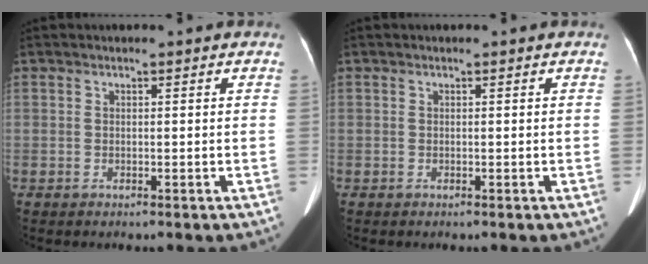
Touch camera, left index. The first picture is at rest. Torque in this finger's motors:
{"motor_torque": [0.05, 0.07, 0.00, 0.00]}